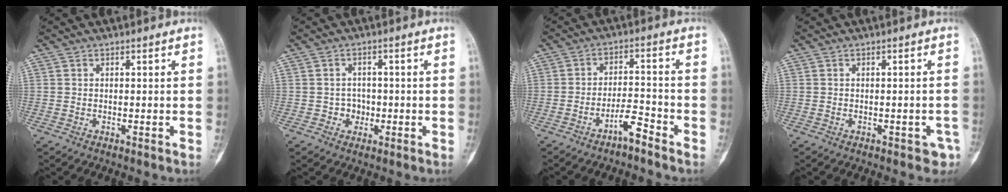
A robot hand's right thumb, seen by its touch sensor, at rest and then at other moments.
{"total": 2.5, "force": [-0.7, 2.3, 0.7], "torque": [0.007, 0.010, -0.014]}
{"total": 4.6, "force": [-3.5, 1.0, 2.9], "torque": [-0.045, 0.037, -0.062]}
{"total": 2.8, "force": [-1.6, 1.6, 1.7], "torque": [-0.001, 0.015, -0.014]}